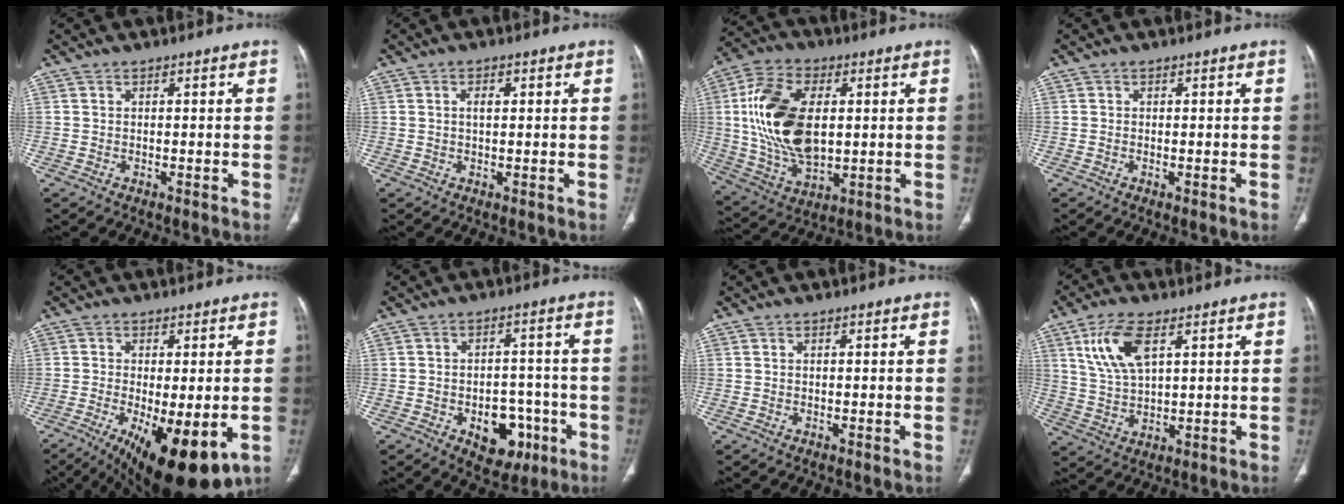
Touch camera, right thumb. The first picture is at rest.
{"total": 2.1, "force": [0.6, 1.0, 1.8], "torque": [-0.033, 0.002, 0.010]}
{"total": 19.6, "force": [2.4, 11.4, 15.8], "torque": [-0.303, -0.006, 0.050]}
{"total": 0.0}
{"total": 16.4, "force": [-6.3, 5.9, 13.9], "torque": [-0.195, -0.023, -0.083]}
{"total": 9.8, "force": [-4.0, 6.6, 6.1], "torque": [-0.043, 0.032, -0.044]}
{"total": 0.0}
{"total": 9.7, "force": [4.3, 4.4, 7.5], "torque": [-0.150, -0.011, 0.091]}